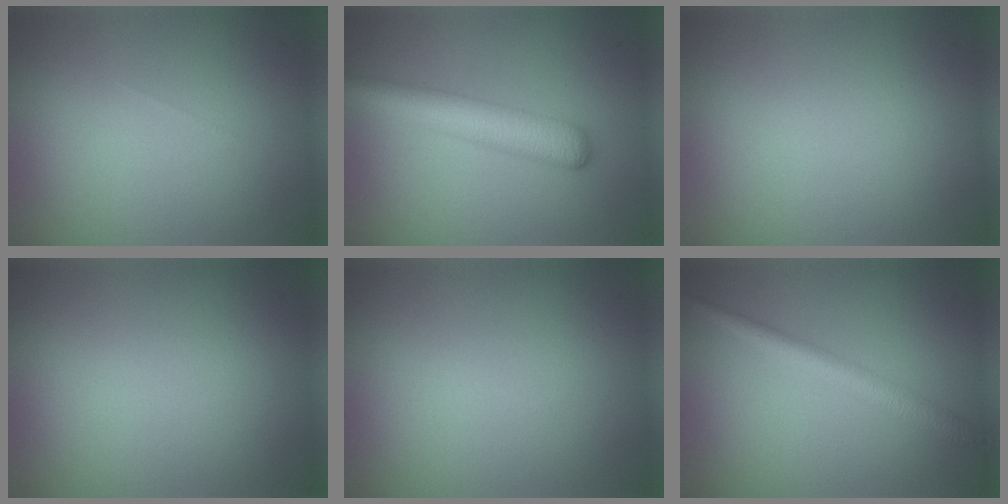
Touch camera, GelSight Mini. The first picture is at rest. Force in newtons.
{"total": 5.5, "press": 5.5, "slide": 0.2}
{"total": 0.0}
{"total": 0.0}
{"total": 0.0}
{"total": 2.9, "press": 2.9, "slide": 0.0}